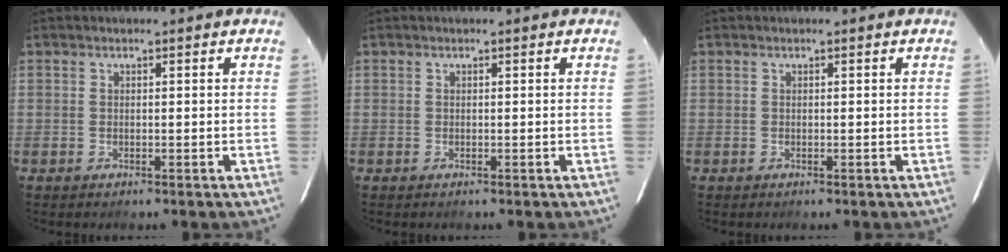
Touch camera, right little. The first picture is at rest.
{"total": 0.0}
{"total": 0.0}